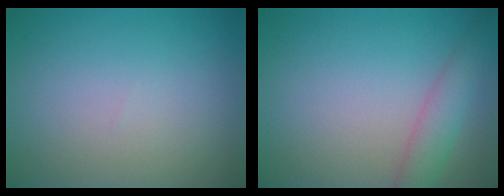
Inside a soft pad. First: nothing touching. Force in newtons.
{"total": 3.0, "press": 3.0, "slide": 0.1}